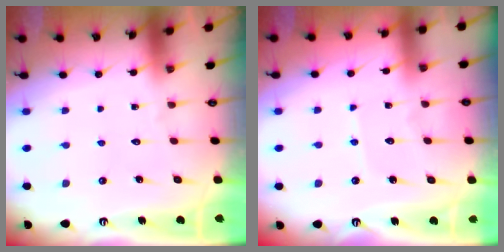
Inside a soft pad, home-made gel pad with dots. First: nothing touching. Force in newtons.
{"total": 3.6, "press": 3.5, "slide": 0.4}